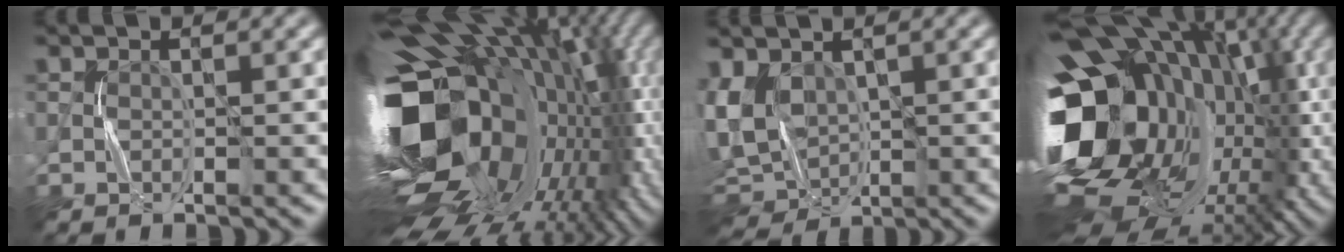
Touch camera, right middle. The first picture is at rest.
{"total": 17.8, "force": [0.4, 10.4, 14.4], "torque": [-0.263, -0.028, 0.029]}
{"total": 4.1, "force": [0.0, 2.3, 3.5], "torque": [-0.084, -0.011, 0.002]}
{"total": 18.1, "force": [-0.6, 12.3, 13.2], "torque": [-0.258, -0.036, 0.010]}